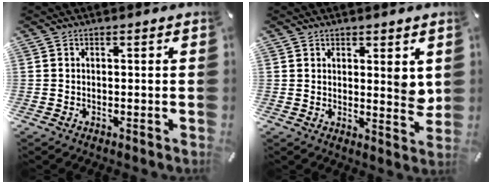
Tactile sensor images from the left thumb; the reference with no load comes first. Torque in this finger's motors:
{"motor_torque": [1.23, 0.30, 0.23, 0.01, 0.08]}